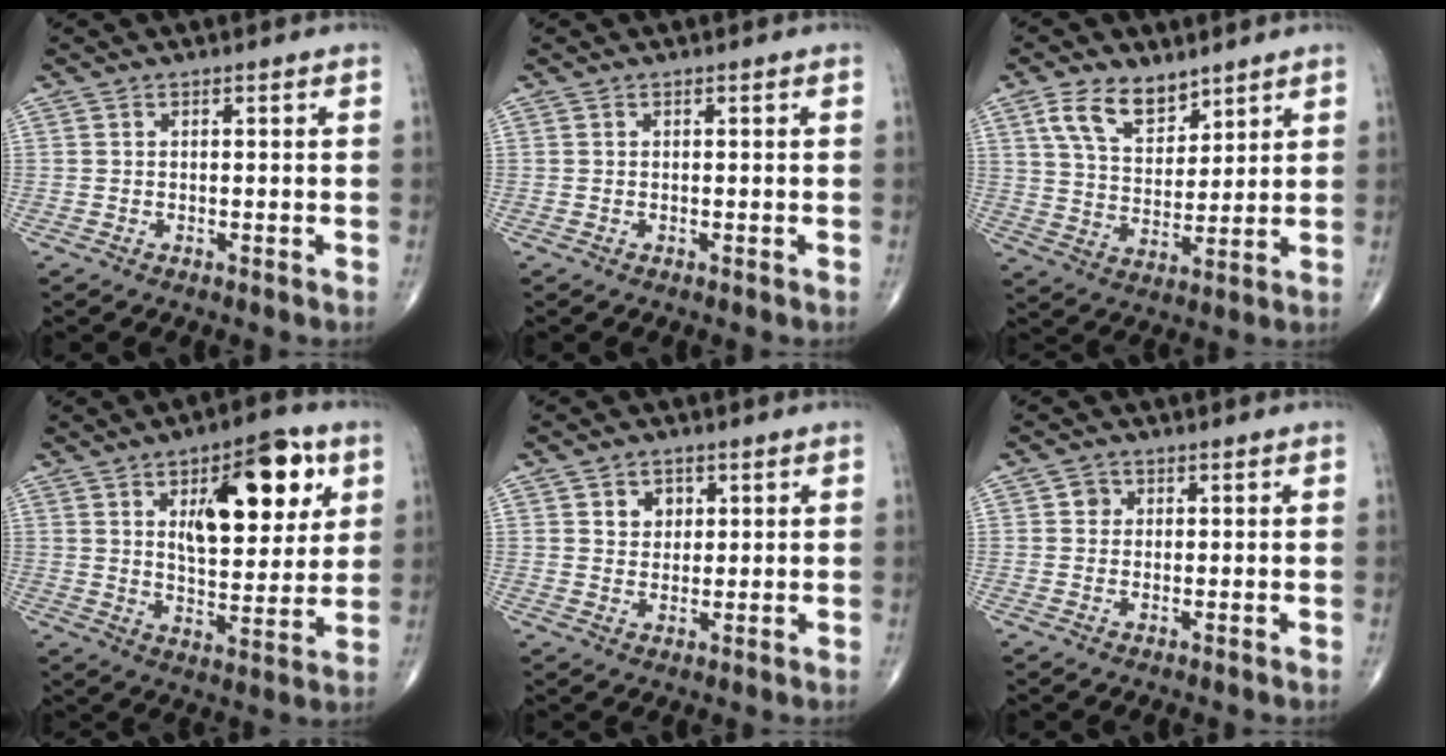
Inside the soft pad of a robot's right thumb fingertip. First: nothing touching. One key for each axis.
{"total": 0.0}
{"total": 9.8, "fx": 6.1, "fy": 5.4, "fz": 5.4, "tx": -0.076, "ty": -0.034, "tz": 0.120}
{"total": 18.0, "fx": 6.8, "fy": 8.1, "fz": 14.5, "tx": -0.164, "ty": -0.025, "tz": 0.104}
{"total": 3.9, "fx": 1.6, "fy": 3.1, "fz": 1.7, "tx": -0.004, "ty": -0.008, "tz": 0.025}
{"total": 1.8, "fx": 0.5, "fy": 1.7, "fz": 0.5, "tx": 0.002, "ty": 0.001, "tz": 0.003}